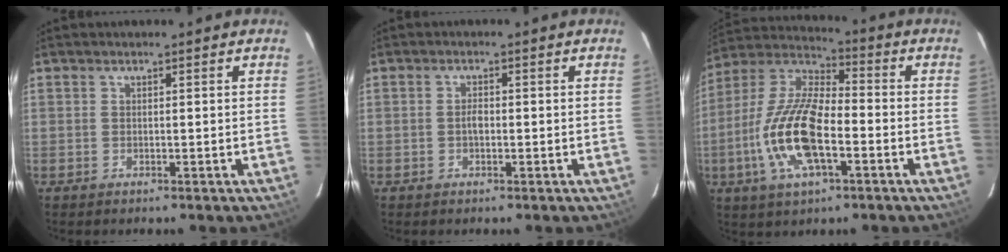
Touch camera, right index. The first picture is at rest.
{"total": 1.5, "force": [-0.4, 0.8, 1.2], "torque": [-0.023, 0.005, -0.007]}
{"total": 16.8, "force": [-5.0, 6.5, 14.7], "torque": [-0.308, -0.004, -0.100]}